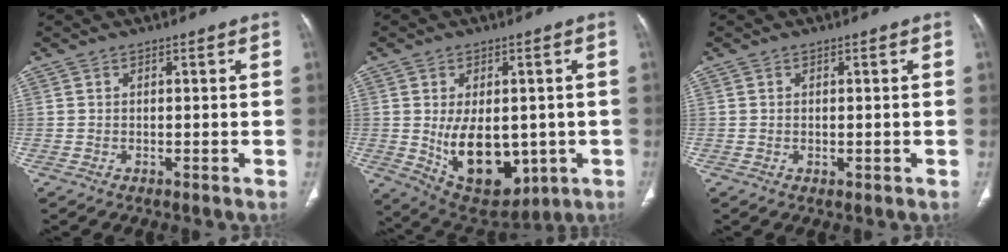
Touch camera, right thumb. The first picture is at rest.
{"total": 15.0, "force": [-1.7, 9.4, 11.6], "torque": [-0.144, -0.013, 0.008]}
{"total": 0.5, "force": [-0.1, 0.3, 0.4], "torque": [-0.010, -0.003, 0.003]}